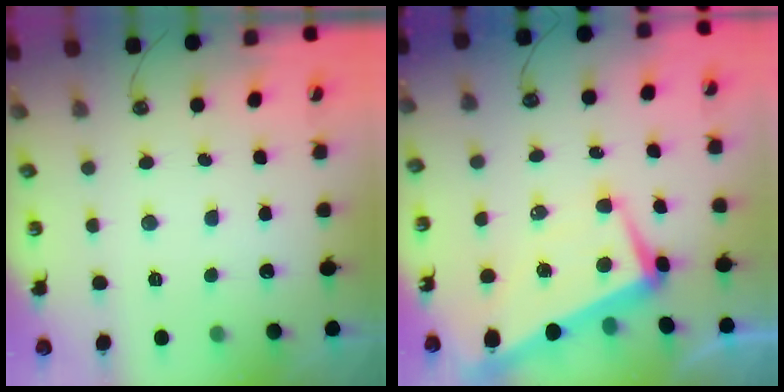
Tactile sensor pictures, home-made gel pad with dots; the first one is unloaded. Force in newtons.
{"total": 2.0, "press": 1.6, "slide": 1.2}